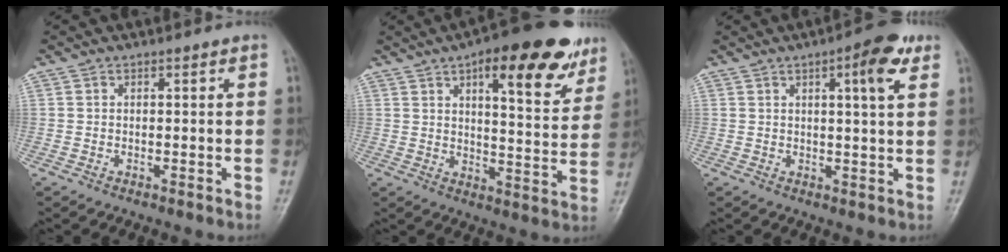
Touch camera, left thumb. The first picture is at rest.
{"total": 18.4, "force": [10.3, 6.5, 13.8], "torque": [-0.145, -0.034, 0.141]}
{"total": 7.1, "force": [3.4, 1.6, 6.1], "torque": [-0.078, -0.007, 0.041]}